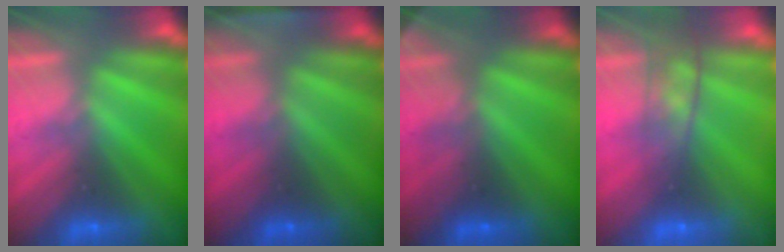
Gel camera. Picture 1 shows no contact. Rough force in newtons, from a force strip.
{"total": 1.9}
{"total": 2.8}
{"total": 5.7}